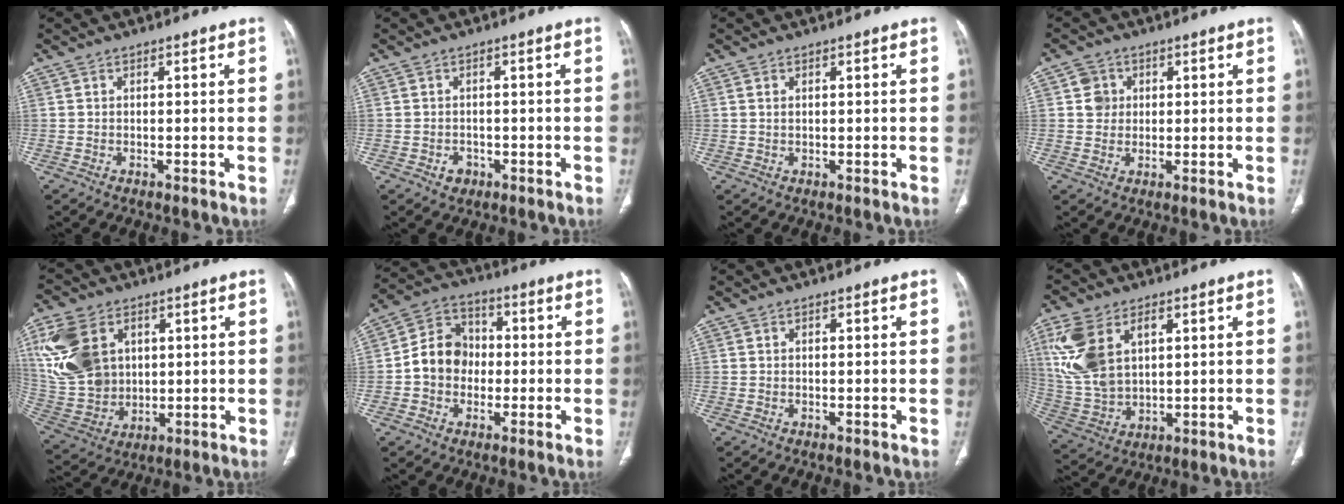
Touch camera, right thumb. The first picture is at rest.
{"total": 1.9, "force": [-0.8, 1.7, 0.6], "torque": [-0.001, 0.007, -0.007]}
{"total": 0.6, "force": [0.3, 0.3, 0.5], "torque": [-0.013, 0.003, 0.008]}
{"total": 3.5, "force": [0.9, 3.3, 0.8], "torque": [0.006, 0.000, 0.012]}
{"total": 16.7, "force": [5.3, 12.1, 10.2], "torque": [-0.203, -0.009, 0.119]}
{"total": 9.7, "force": [-1.0, 8.4, 4.9], "torque": [-0.063, 0.033, -0.031]}
{"total": 0.0}
{"total": 14.1, "force": [5.0, 8.5, 10.1], "torque": [-0.220, -0.006, 0.112]}